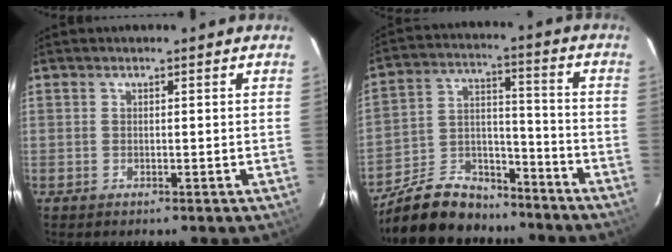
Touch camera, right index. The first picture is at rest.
{"total": 15.8, "force": [-12.8, 7.4, 5.5], "torque": [-0.131, 0.036, -0.203]}